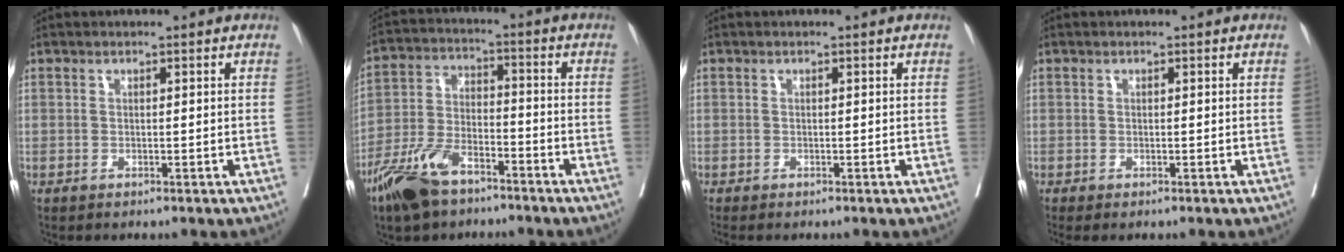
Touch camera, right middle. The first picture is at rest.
{"total": 10.5, "force": [-7.4, 4.2, 6.2], "torque": [-0.135, -0.011, -0.146]}
{"total": 1.2, "force": [-1.1, 0.2, 0.5], "torque": [-0.010, -0.004, -0.015]}
{"total": 0.9, "force": [-0.7, 0.1, 0.5], "torque": [-0.007, -0.005, -0.011]}